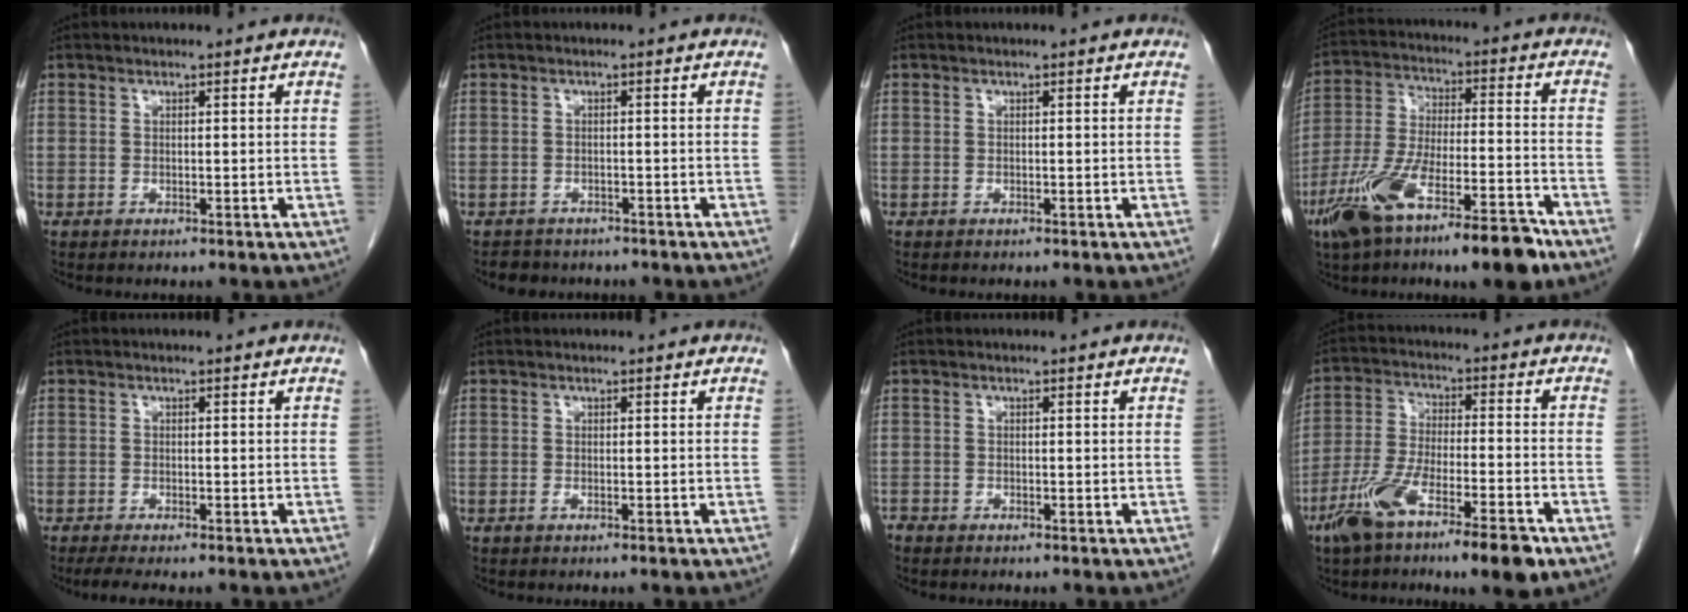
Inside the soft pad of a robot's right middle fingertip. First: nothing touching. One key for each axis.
{"total": 3.6, "fx": -3.1, "fy": 1.8, "fz": 0.4, "tx": -0.015, "ty": 0.000, "tz": -0.041}
{"total": 0.0}
{"total": 16.6, "fx": -10.6, "fy": 3.1, "fz": 12.4, "tx": -0.227, "ty": -0.016, "tz": -0.186}
{"total": 4.3, "fx": -3.5, "fy": 0.7, "fz": 2.5, "tx": -0.040, "ty": -0.013, "tz": -0.051}
{"total": 0.6, "fx": -0.4, "fy": 0.0, "fz": 0.5, "tx": -0.011, "ty": -0.001, "tz": -0.006}
{"total": 0.9, "fx": -0.8, "fy": 0.3, "fz": 0.1, "tx": -0.010, "ty": -0.001, "tz": -0.018}
{"total": 12.7, "fx": -7.8, "fy": 2.1, "fz": 9.8, "tx": -0.187, "ty": -0.013, "tz": -0.134}